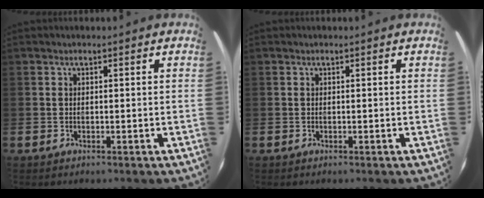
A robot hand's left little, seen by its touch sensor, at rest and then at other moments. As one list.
[{"total": 0.0}]